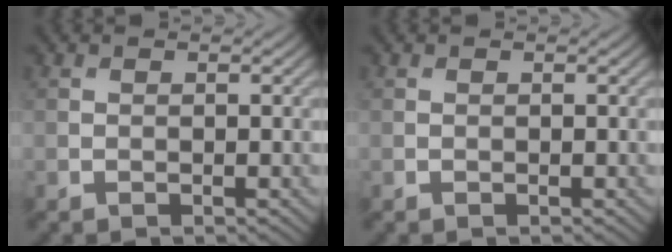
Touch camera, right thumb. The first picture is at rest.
{"total": 0.0}